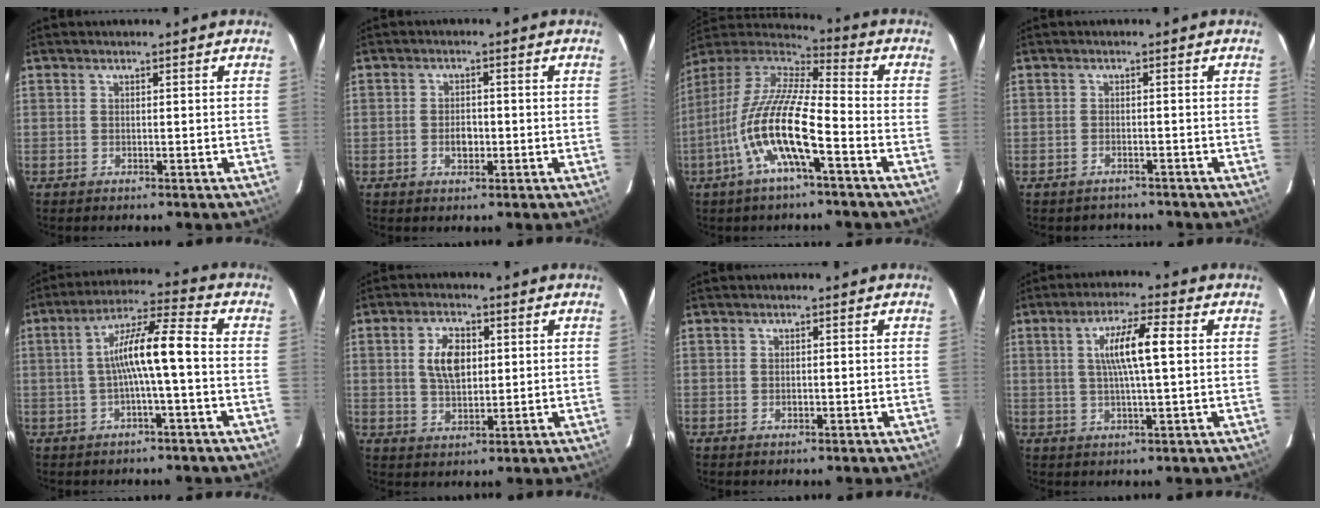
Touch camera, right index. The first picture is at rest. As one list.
[{"total": 2.9, "force": [-0.7, 2.0, 2.0], "torque": [-0.034, 0.003, -0.011]}, {"total": 16.2, "force": [-6.2, 3.2, 14.6], "torque": [-0.279, -0.013, -0.125]}, {"total": 3.2, "force": [-2.8, 1.5, 0.4], "torque": [-0.012, -0.001, -0.037]}, {"total": 9.5, "force": [-1.2, 0.6, 9.4], "torque": [-0.176, 0.023, -0.021]}, {"total": 7.0, "force": [1.4, 4.0, 5.6], "torque": [-0.106, 0.009, 0.031]}, {"total": 0.8, "force": [0.0, 0.7, 0.4], "torque": [-0.005, 0.002, 0.001]}, {"total": 8.2, "force": [1.4, 0.8, 8.0], "torque": [-0.146, 0.006, 0.025]}]